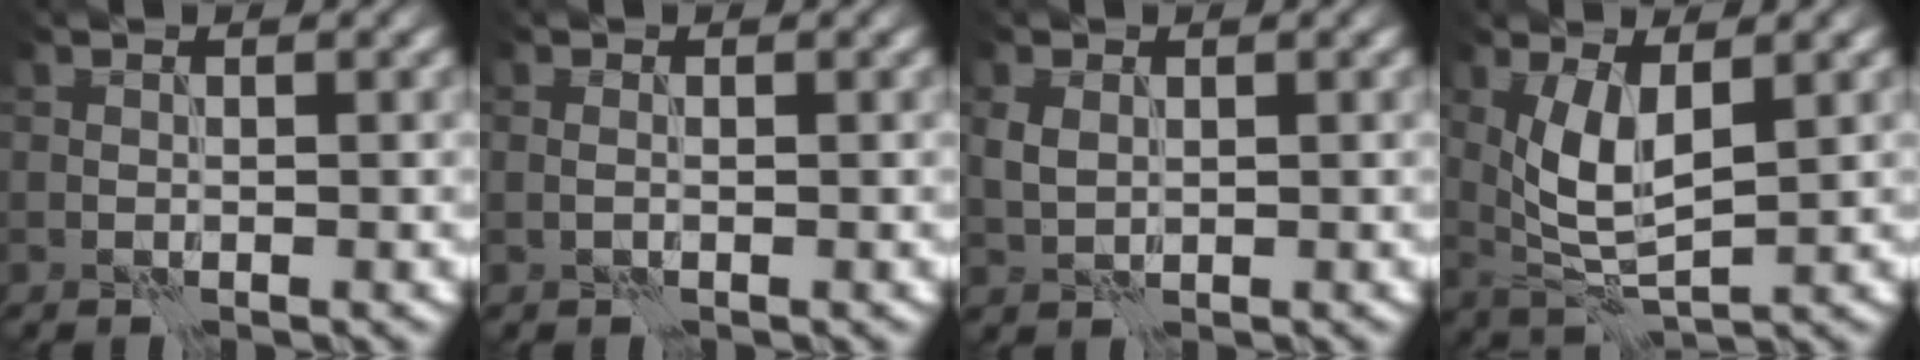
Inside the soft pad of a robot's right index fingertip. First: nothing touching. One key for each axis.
{"total": 0.5, "fx": -0.1, "fy": 0.3, "fz": 0.4, "tx": -0.010, "ty": -0.001, "tz": 0.001}
{"total": 1.6, "fx": 0.4, "fy": 1.1, "fz": 1.0, "tx": -0.028, "ty": 0.001, "tz": 0.012}
{"total": 5.1, "fx": 1.1, "fy": 2.0, "fz": 4.6, "tx": -0.101, "ty": -0.009, "tz": 0.027}